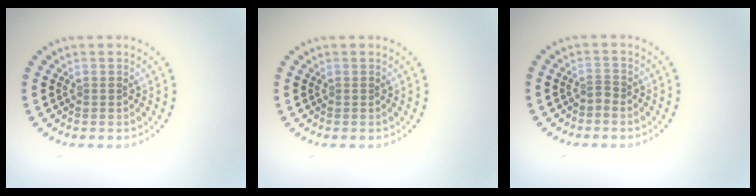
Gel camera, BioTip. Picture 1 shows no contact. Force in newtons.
{"total": 0.0}
{"total": 0.7, "press": 0.3, "slide": 0.7}